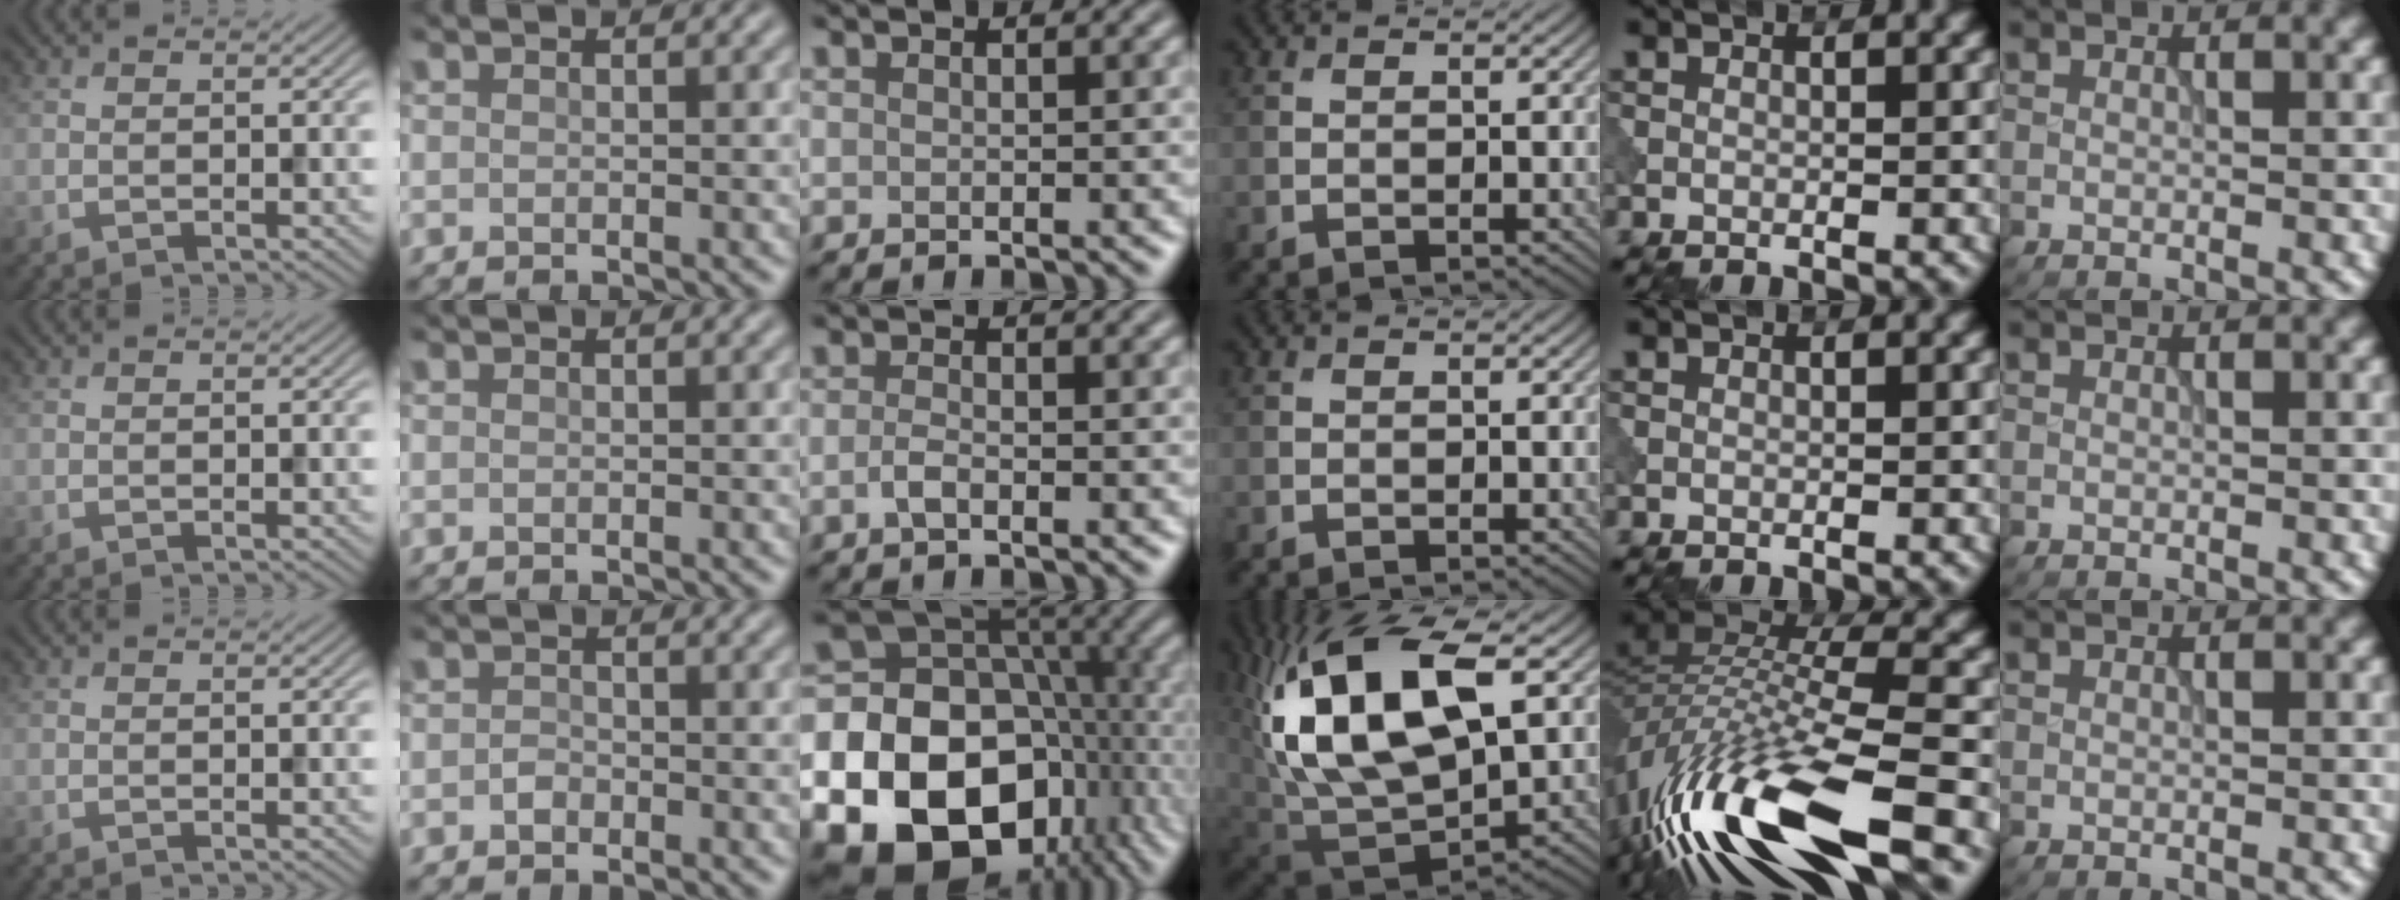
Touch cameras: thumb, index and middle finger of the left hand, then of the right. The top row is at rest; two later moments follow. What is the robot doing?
{"motion": "extract", "object": "peg toy"}